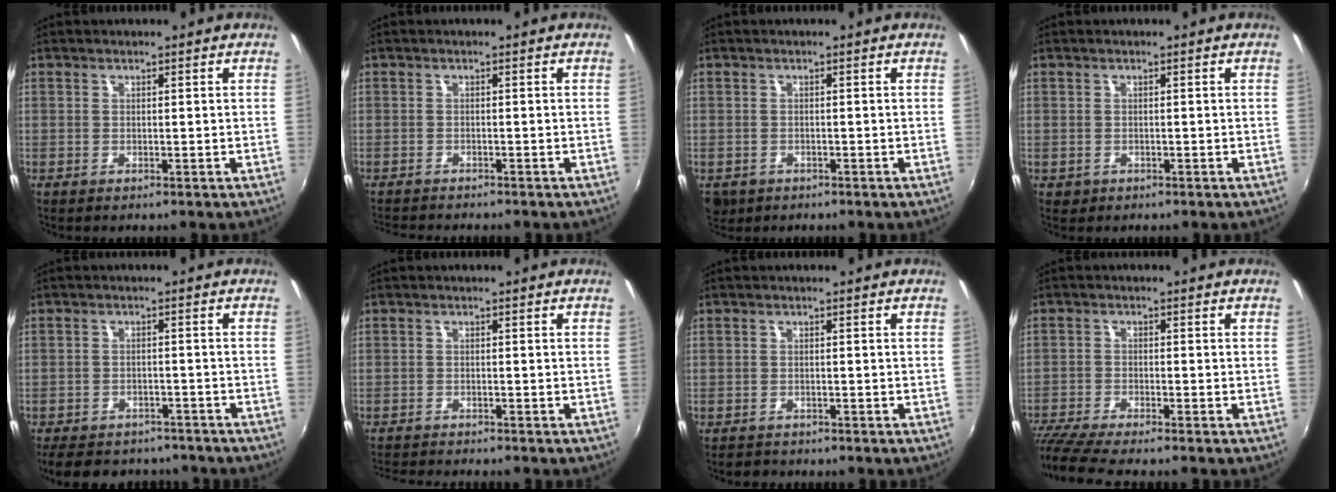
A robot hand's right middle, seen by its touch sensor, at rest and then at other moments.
{"total": 3.9, "force": [-3.7, 0.6, 1.0], "torque": [-0.033, -0.017, -0.064]}
{"total": 4.3, "force": [-1.9, 3.4, 1.9], "torque": [-0.044, -0.012, -0.024]}
{"total": 1.2, "force": [-0.4, 1.0, 0.4], "torque": [-0.008, -0.003, -0.004]}
{"total": 13.0, "force": [-10.7, 5.7, 4.7], "torque": [-0.112, -0.006, -0.148]}
{"total": 4.5, "force": [-4.4, 0.1, 1.2], "torque": [-0.037, -0.018, -0.079]}
{"total": 1.9, "force": [-1.6, 1.0, 0.0], "torque": [-0.007, -0.001, -0.029]}
{"total": 8.1, "force": [-7.3, -0.2, 3.5], "torque": [-0.094, -0.031, -0.134]}